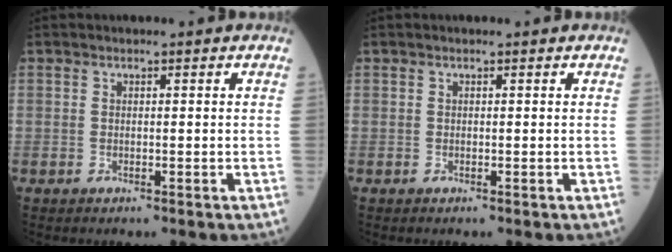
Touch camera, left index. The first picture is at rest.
{"total": 0.0}